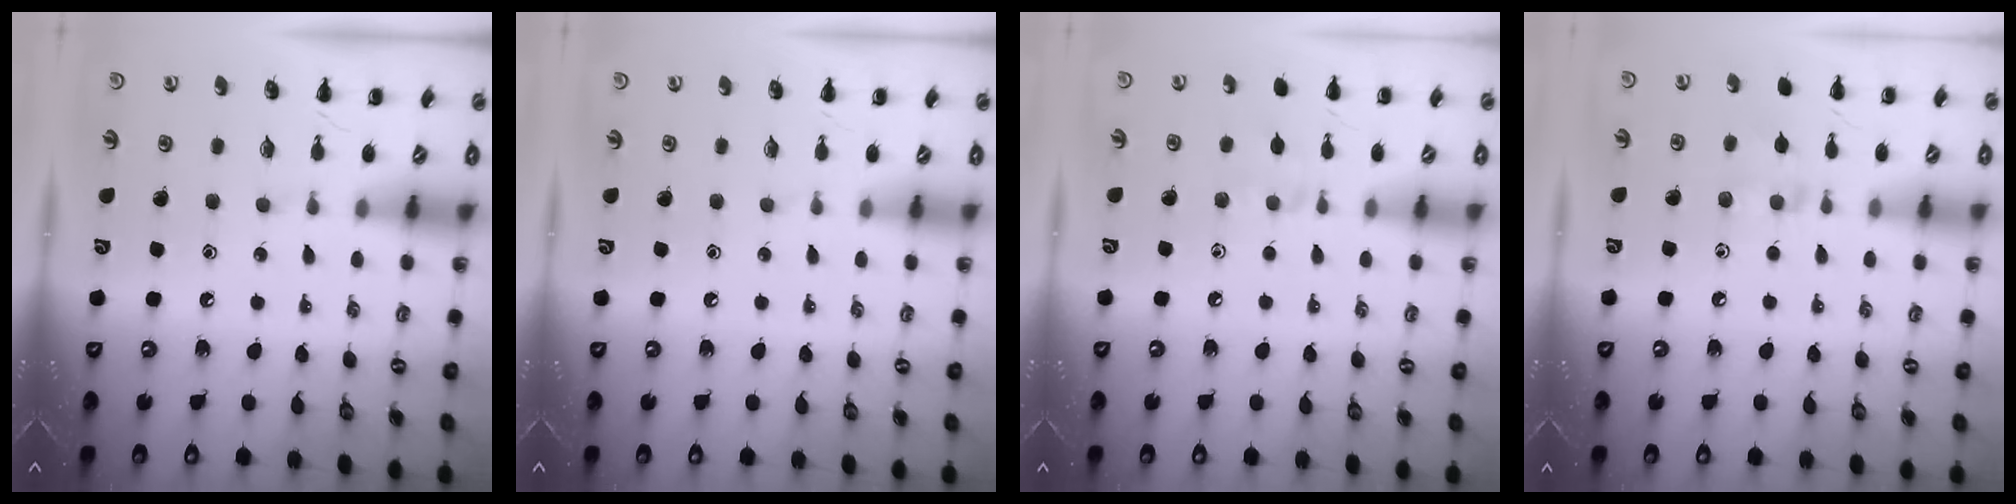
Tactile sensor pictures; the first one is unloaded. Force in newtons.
{"total": 0.0}
{"total": 4.0, "press": 3.7, "slide": 1.4}
{"total": 6.2, "press": 6.0, "slide": 1.5}